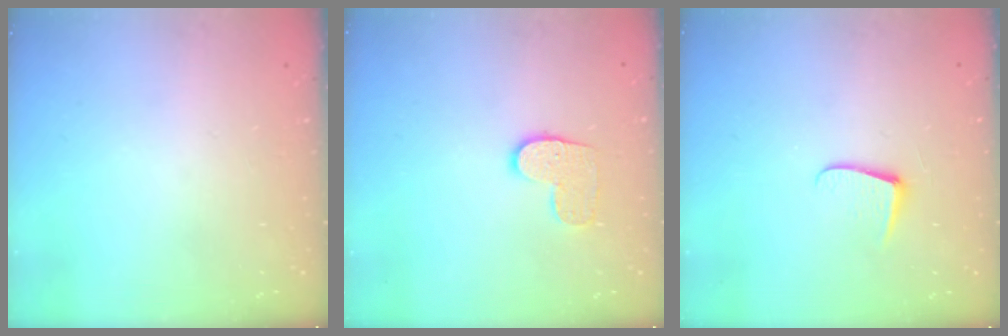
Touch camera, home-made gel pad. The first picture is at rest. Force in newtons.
{"total": 8.0, "press": 8.0, "slide": 0.4}
{"total": 5.9, "press": 5.8, "slide": 0.5}